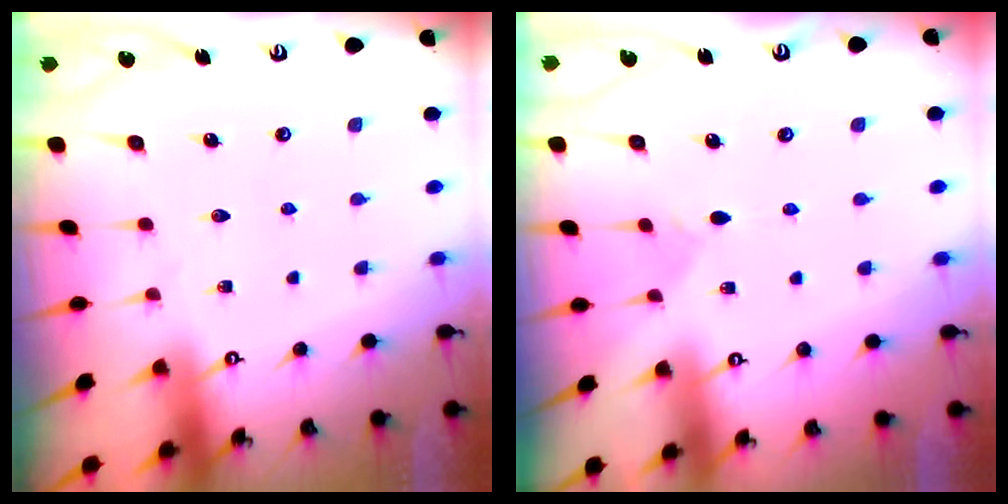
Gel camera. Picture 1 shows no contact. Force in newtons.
{"total": 2.2, "press": 2.1, "slide": 0.6}